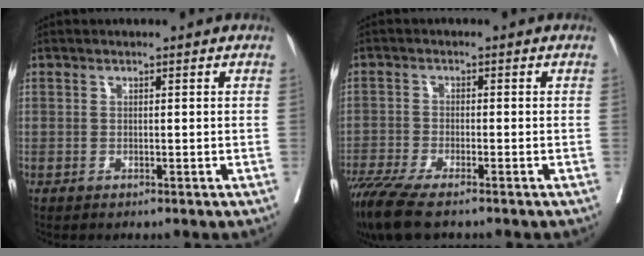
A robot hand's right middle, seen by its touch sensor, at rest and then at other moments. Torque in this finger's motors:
{"motor_torque": [1.20, -0.94, 0.36, 0.10]}